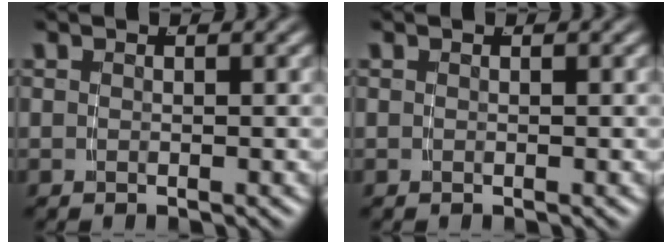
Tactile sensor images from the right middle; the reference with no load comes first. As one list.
[{"total": 0.0}]